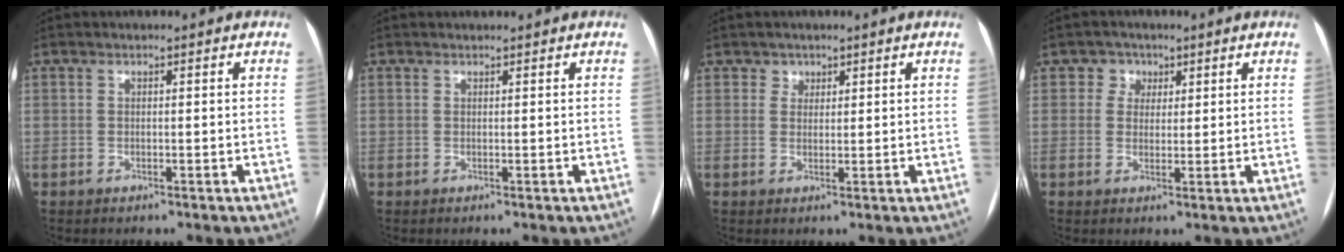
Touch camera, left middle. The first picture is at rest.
{"total": 1.2, "force": [1.2, 0.2, 0.3], "torque": [-0.006, 0.019, 0.021]}
{"total": 1.6, "force": [1.0, 1.3, -0.1], "torque": [0.010, 0.000, 0.010]}
{"total": 2.9, "force": [1.3, 2.6, 0.0], "torque": [0.008, 0.005, 0.014]}